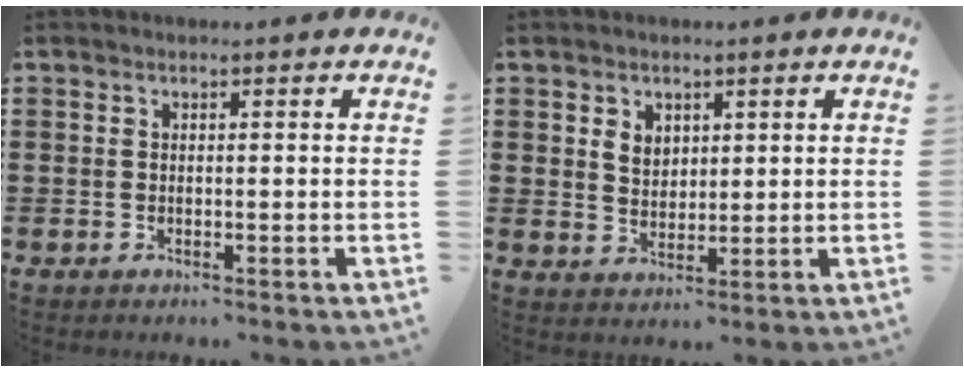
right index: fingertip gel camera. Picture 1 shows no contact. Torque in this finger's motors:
{"motor_torque": [0.05, -0.03, 0.14, 0.06]}